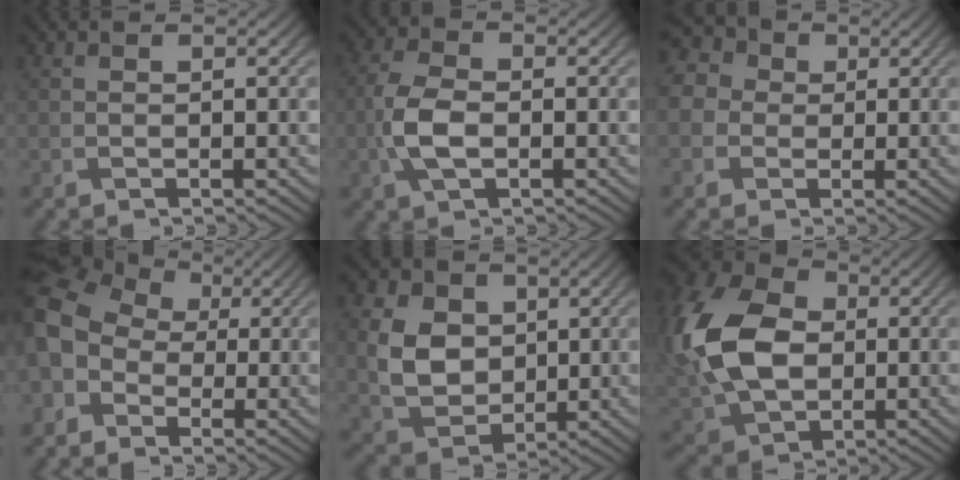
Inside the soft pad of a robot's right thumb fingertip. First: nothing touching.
{"total": 5.5, "force": [-1.2, 2.9, 4.5], "torque": [-0.111, 0.000, -0.030]}
{"total": 8.1, "force": [1.5, 7.1, 3.6], "torque": [-0.125, 0.026, 0.001]}
{"total": 11.3, "force": [-1.4, 9.3, 6.2], "torque": [-0.178, -0.019, -0.043]}
{"total": 8.5, "force": [1.3, 6.6, 5.1], "torque": [-0.132, -0.003, 0.022]}
{"total": 15.4, "force": [0.4, 10.8, 11.0], "torque": [-0.283, 0.008, 0.003]}